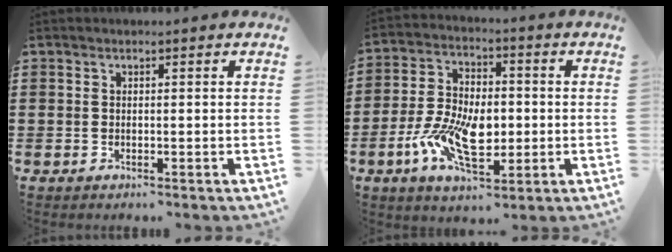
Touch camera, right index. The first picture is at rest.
{"total": 11.0, "force": [-2.5, 6.2, 8.7], "torque": [-0.181, 0.002, -0.046]}